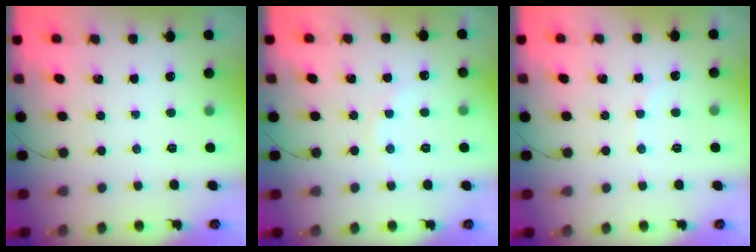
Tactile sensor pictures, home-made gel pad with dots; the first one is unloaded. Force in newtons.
{"total": 5.6, "press": 5.5, "slide": 1.0}
{"total": 3.6, "press": 3.4, "slide": 0.9}